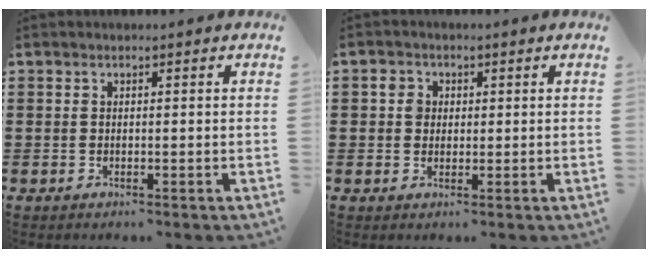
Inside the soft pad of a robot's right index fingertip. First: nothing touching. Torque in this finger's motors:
{"motor_torque": [0.01, -0.01, 0.00, 0.01]}